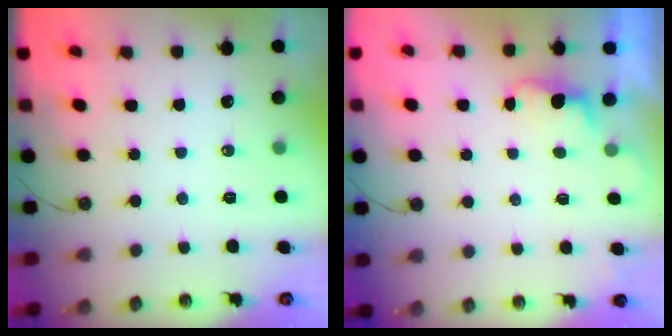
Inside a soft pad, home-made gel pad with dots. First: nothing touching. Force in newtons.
{"total": 1.1, "press": 0.8, "slide": 0.8}